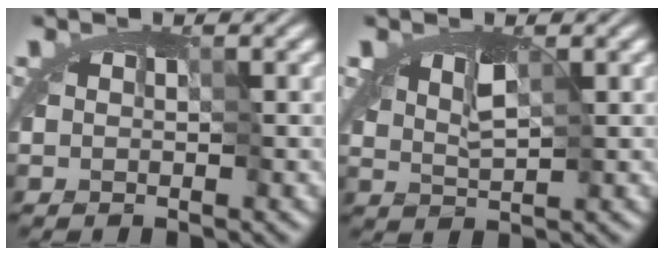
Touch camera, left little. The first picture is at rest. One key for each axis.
{"total": 2.1, "fx": 0.9, "fy": 1.0, "fz": 1.6, "tx": -0.026, "ty": 0.006, "tz": 0.011}